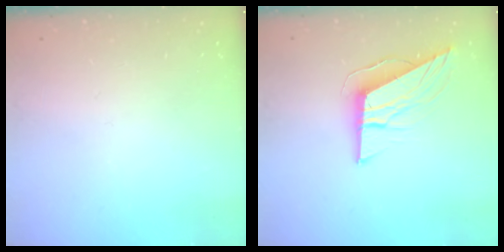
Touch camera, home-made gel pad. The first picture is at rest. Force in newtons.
{"total": 9.4, "press": 9.4, "slide": 0.6}